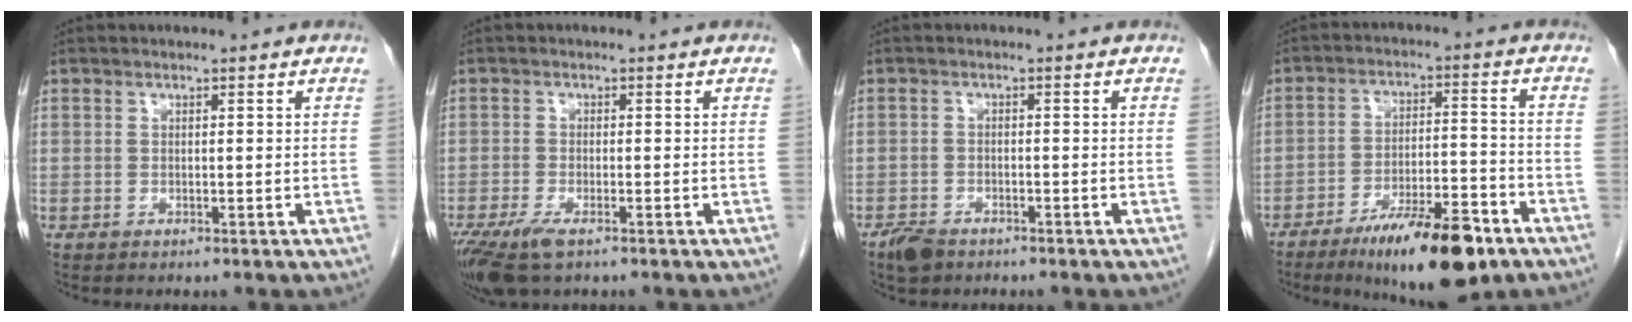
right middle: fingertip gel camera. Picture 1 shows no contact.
{"total": 6.3, "force": [-4.1, 1.9, 4.4], "torque": [-0.088, -0.017, -0.072]}
{"total": 3.3, "force": [-2.5, 1.6, 1.4], "torque": [-0.029, -0.001, -0.040]}
{"total": 14.1, "force": [-9.1, 3.0, 10.4], "torque": [-0.160, -0.009, -0.144]}